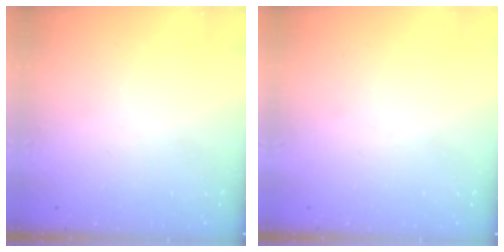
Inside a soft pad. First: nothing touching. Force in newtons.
{"total": 0.5, "press": 0.5, "slide": 0.1}